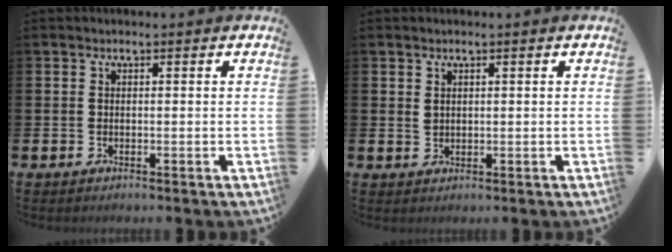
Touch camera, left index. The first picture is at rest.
{"total": 1.2, "force": [0.9, 0.6, 0.4], "torque": [-0.001, -0.001, 0.015]}